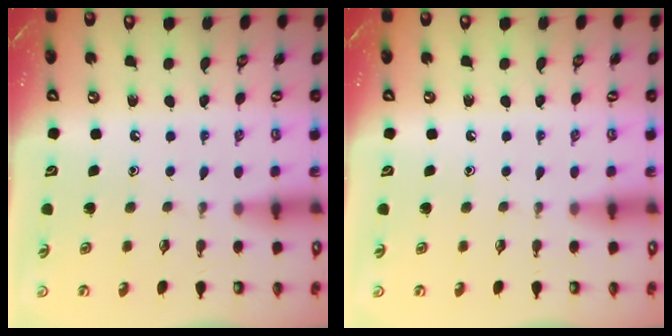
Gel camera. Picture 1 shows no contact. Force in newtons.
{"total": 0.0}